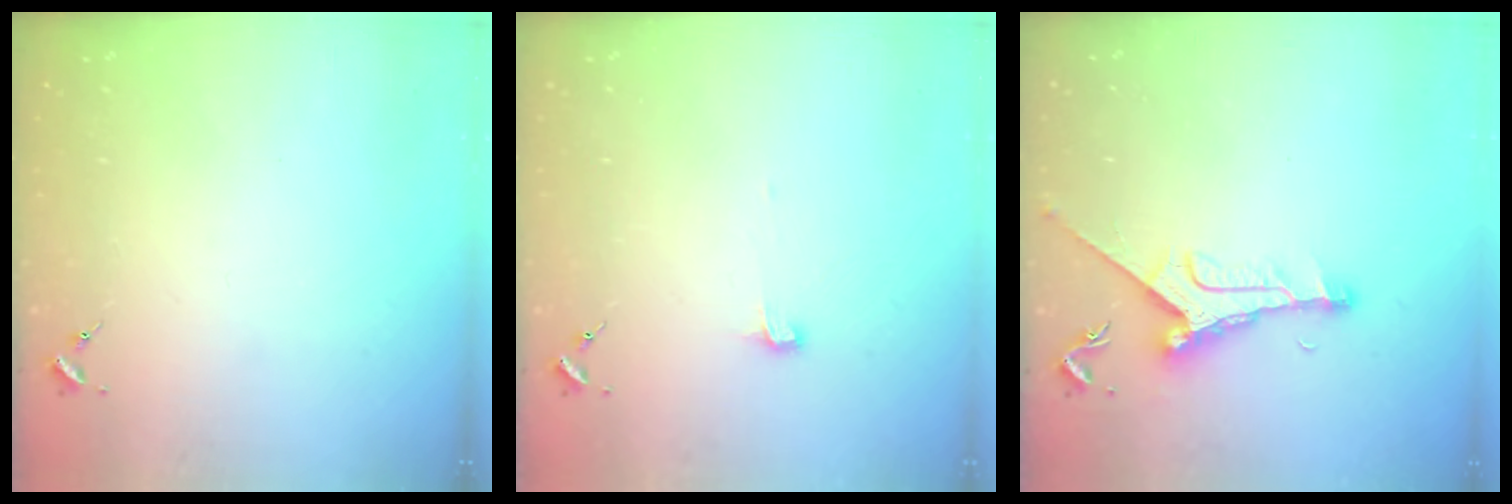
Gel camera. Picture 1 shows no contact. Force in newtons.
{"total": 4.1, "press": 4.0, "slide": 0.4}
{"total": 9.9, "press": 9.9, "slide": 0.6}